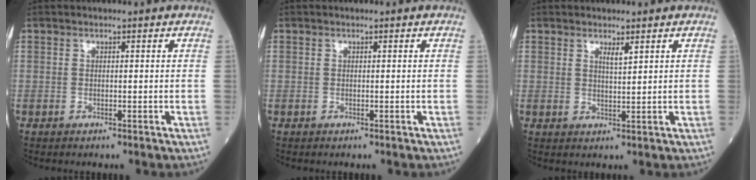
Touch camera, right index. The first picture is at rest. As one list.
[{"total": 0.0}, {"total": 1.7, "force": [1.2, 0.0, 1.2], "torque": [-0.023, -0.006, 0.021]}]